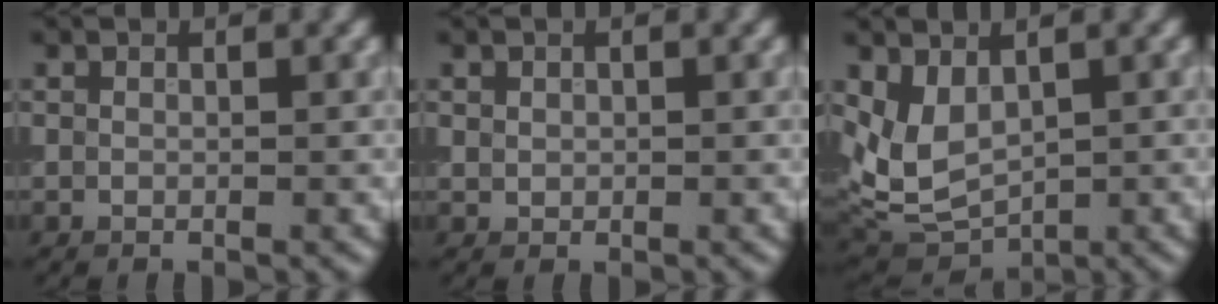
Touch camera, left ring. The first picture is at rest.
{"total": 0.6, "force": [0.2, 0.5, 0.2], "torque": [0.000, -0.002, 0.006]}
{"total": 4.4, "force": [1.1, 3.0, 3.0], "torque": [-0.064, -0.015, 0.029]}